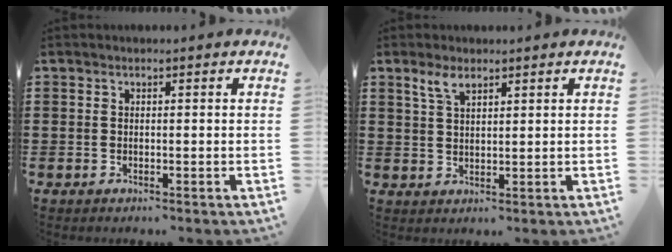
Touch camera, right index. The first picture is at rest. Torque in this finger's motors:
{"motor_torque": [0.30, -0.18, 0.08, 0.07]}